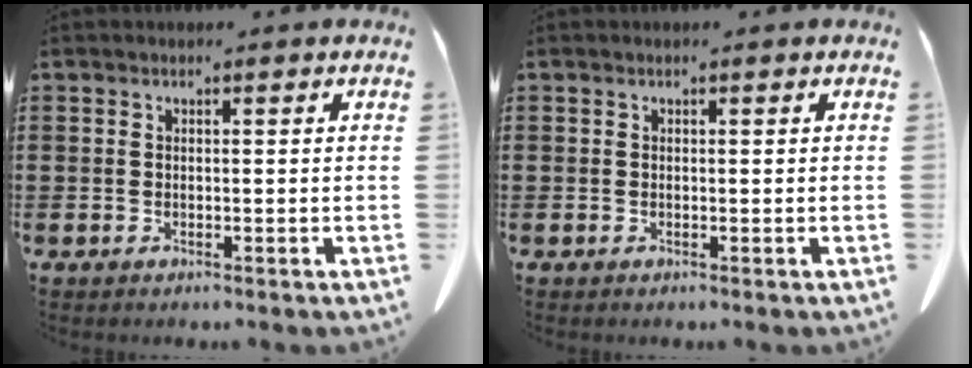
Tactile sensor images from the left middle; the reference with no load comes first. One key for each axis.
{"total": 0.0}